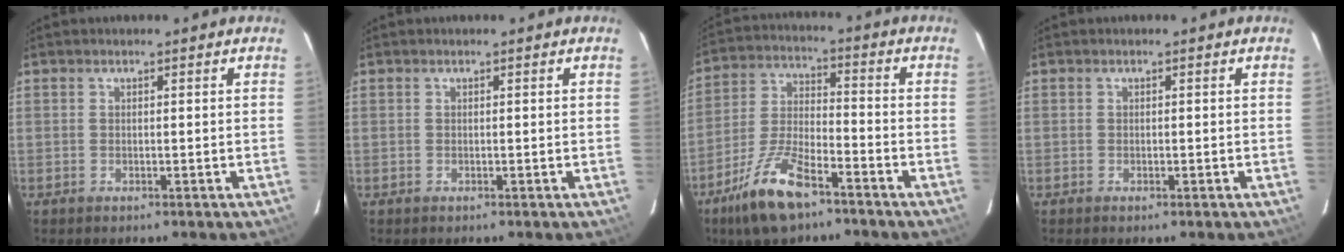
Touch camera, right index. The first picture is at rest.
{"total": 0.0}
{"total": 12.4, "force": [-8.1, 3.6, 8.6], "torque": [-0.188, -0.012, -0.154]}
{"total": 0.8, "force": [-0.3, 0.4, 0.6], "torque": [-0.016, -0.001, -0.003]}